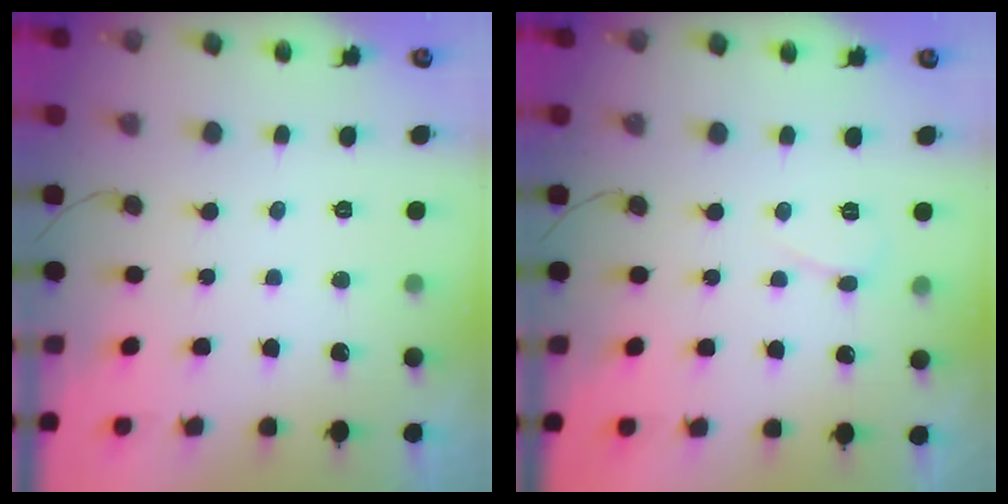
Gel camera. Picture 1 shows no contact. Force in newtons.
{"total": 3.0, "press": 3.0, "slide": 0.3}